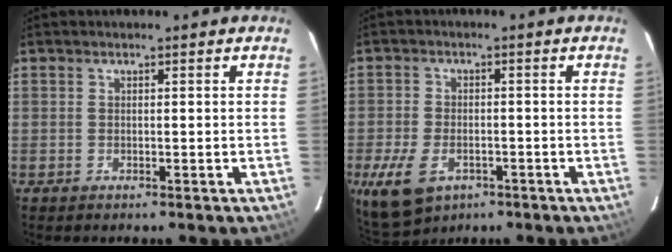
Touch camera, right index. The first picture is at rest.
{"total": 9.8, "force": [-4.8, 5.9, 6.2], "torque": [-0.148, -0.021, -0.081]}